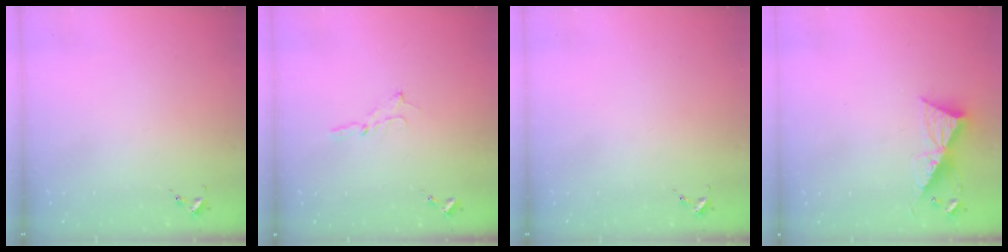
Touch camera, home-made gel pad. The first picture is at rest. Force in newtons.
{"total": 2.7, "press": 2.7, "slide": 0.2}
{"total": 0.0}
{"total": 9.4, "press": 9.4, "slide": 0.4}